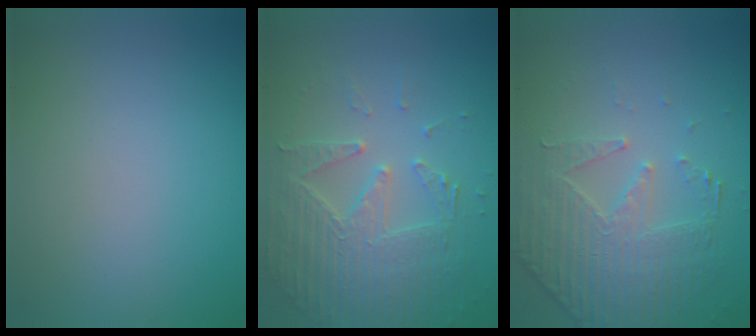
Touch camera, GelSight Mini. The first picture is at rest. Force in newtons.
{"total": 4.4, "press": 4.0, "slide": 1.8}
{"total": 4.9, "press": 3.7, "slide": 3.2}